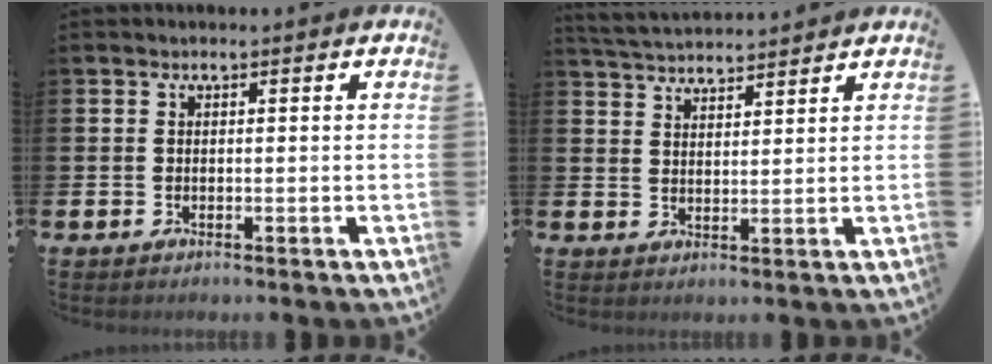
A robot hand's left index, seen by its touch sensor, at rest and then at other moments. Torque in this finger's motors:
{"motor_torque": [-0.30, -0.66, 0.39, 0.13]}